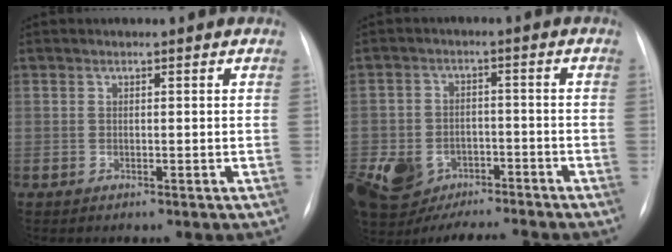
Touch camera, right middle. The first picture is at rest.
{"total": 12.5, "force": [-8.8, 7.1, 5.5], "torque": [-0.129, 0.010, -0.140]}